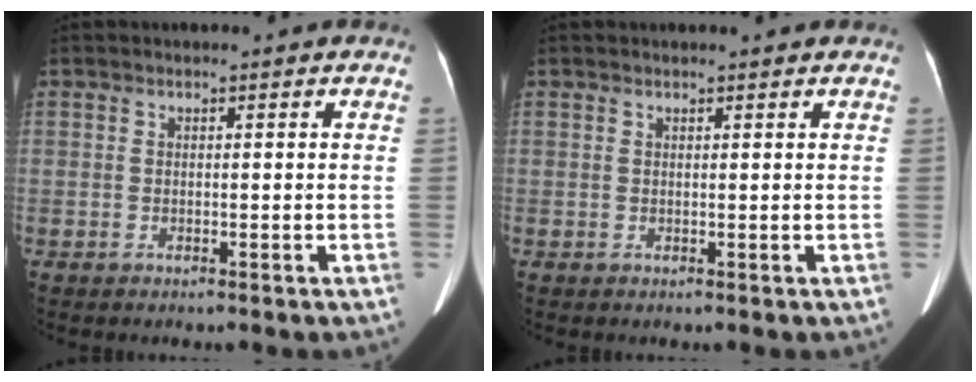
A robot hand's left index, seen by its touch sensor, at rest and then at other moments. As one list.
[{"total": 1.4, "force": [1.3, 0.1, 0.4], "torque": [-0.009, 0.006, 0.016]}]